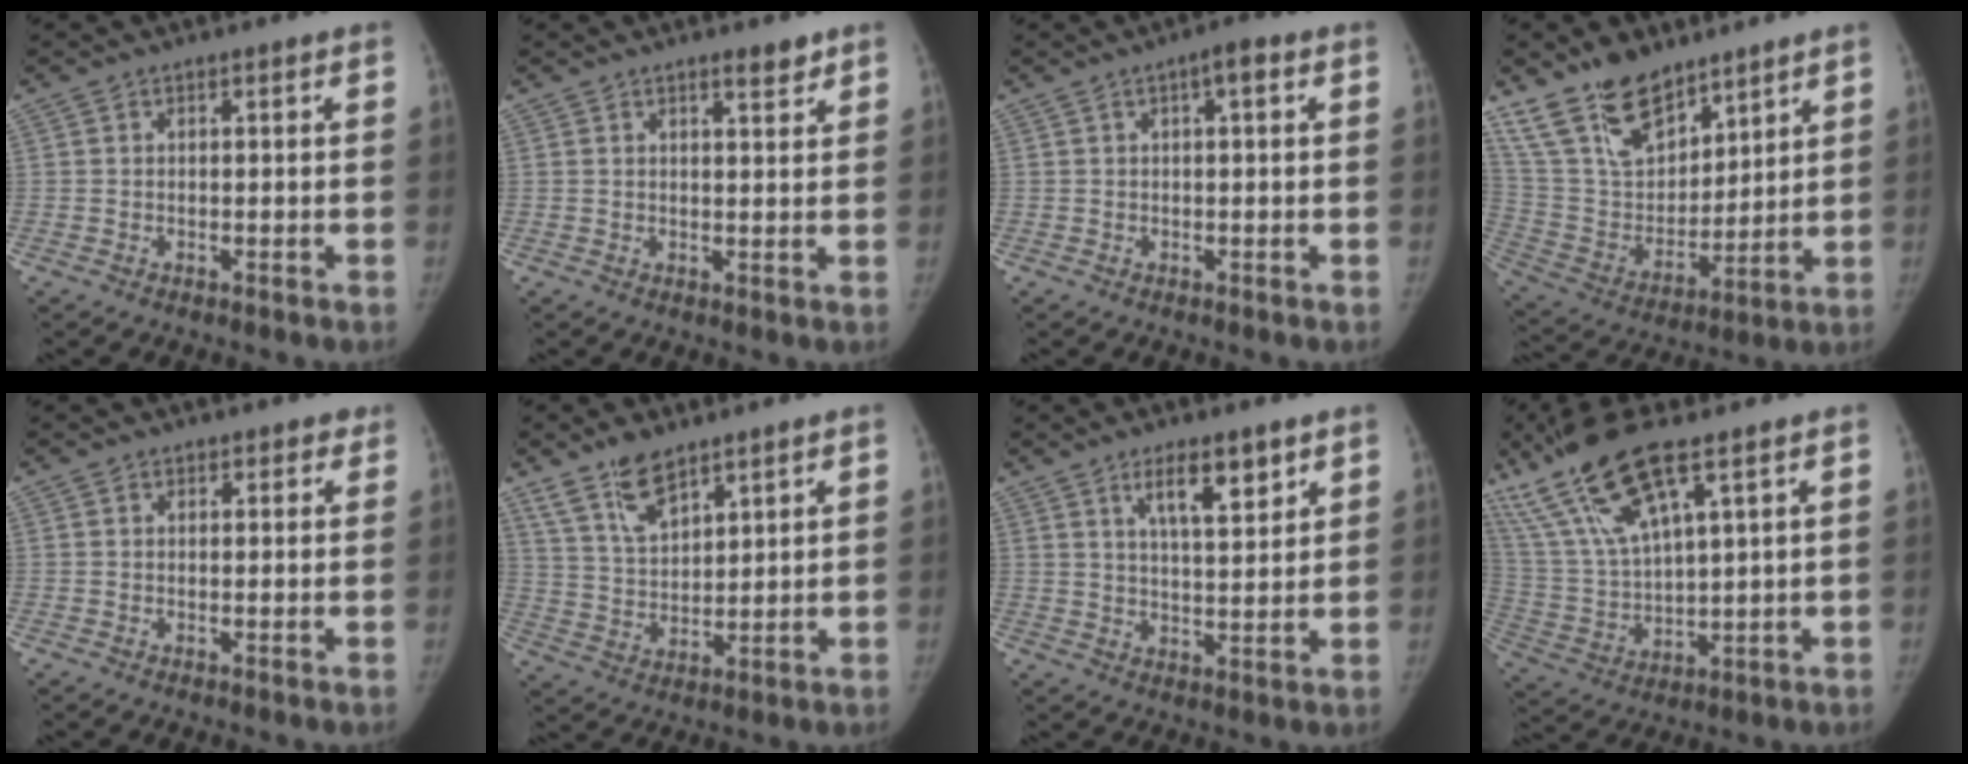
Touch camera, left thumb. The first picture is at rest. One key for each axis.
{"total": 2.7, "fx": 2.0, "fy": 0.7, "fz": 1.6, "tx": -0.011, "ty": -0.015, "tz": 0.029}
{"total": 2.6, "fx": 0.9, "fy": 0.8, "fz": 2.3, "tx": -0.033, "ty": 0.004, "tz": 0.006}
{"total": 17.4, "fx": 12.6, "fy": 8.7, "fz": 8.3, "tx": -0.106, "ty": -0.057, "tz": 0.247}
{"total": 1.8, "fx": 1.3, "fy": 1.3, "fz": 0.1, "tx": 0.023, "ty": -0.005, "tz": 0.009}
{"total": 9.0, "fx": 6.5, "fy": 3.9, "fz": 4.9, "tx": -0.071, "ty": -0.035, "tz": 0.131}
{"total": 8.1, "fx": 4.9, "fy": 2.4, "fz": 6.0, "tx": -0.082, "ty": -0.033, "tz": 0.084}
{"total": 17.1, "fx": 10.1, "fy": 4.5, "fz": 13.0, "tx": -0.276, "ty": -0.027, "tz": 0.209}